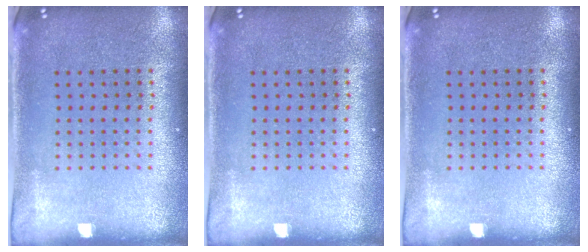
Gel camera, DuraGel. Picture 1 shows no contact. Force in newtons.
{"total": 0.0}
{"total": 0.0}